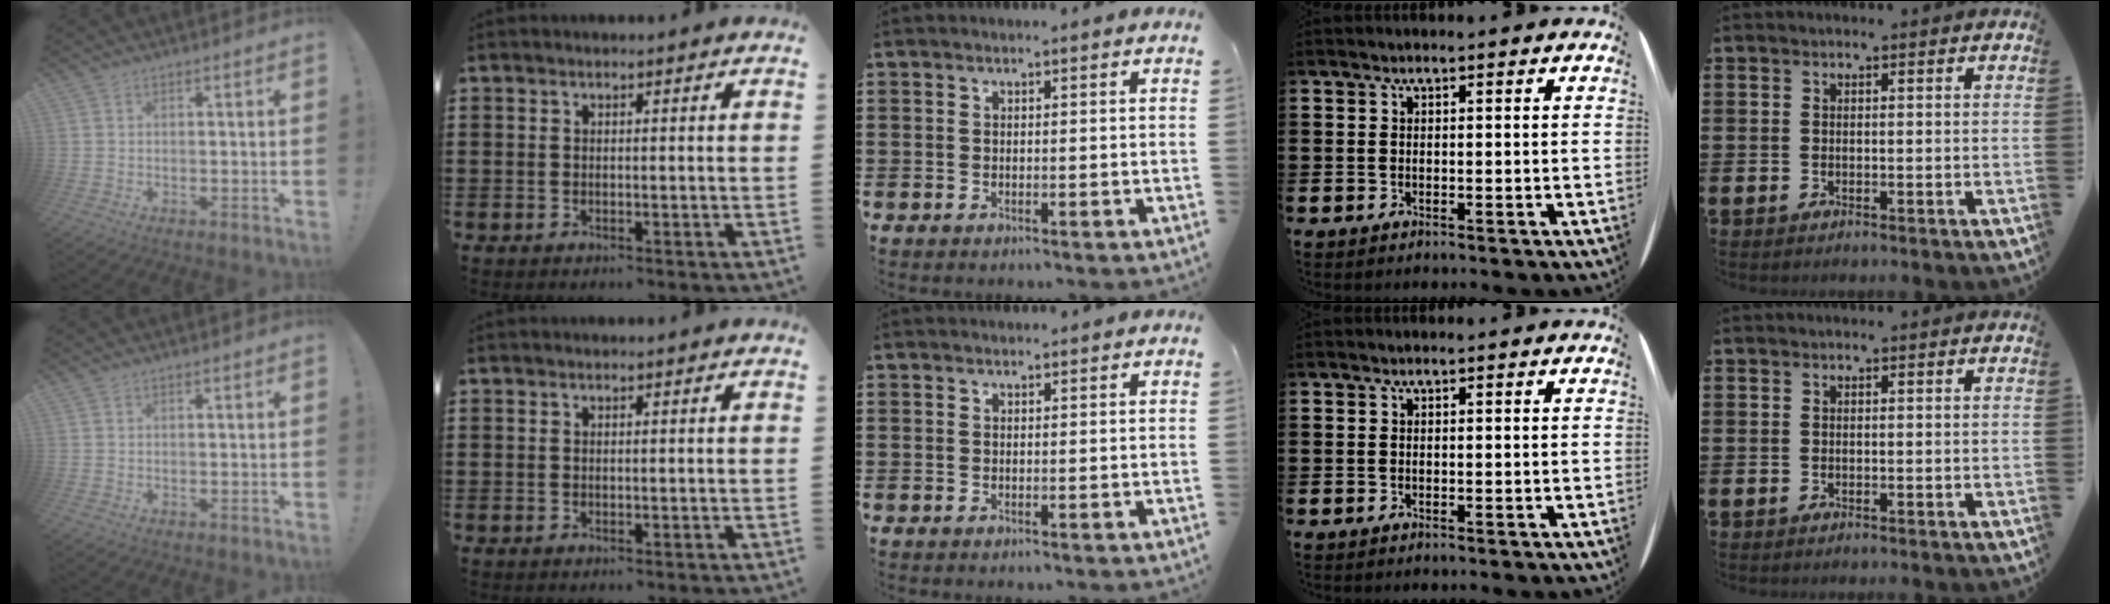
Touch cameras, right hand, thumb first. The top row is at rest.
{"middle": {"total": 0.5, "force": [0.5, 0.2, 0.0], "torque": [0.006, -0.003, 0.008]}}